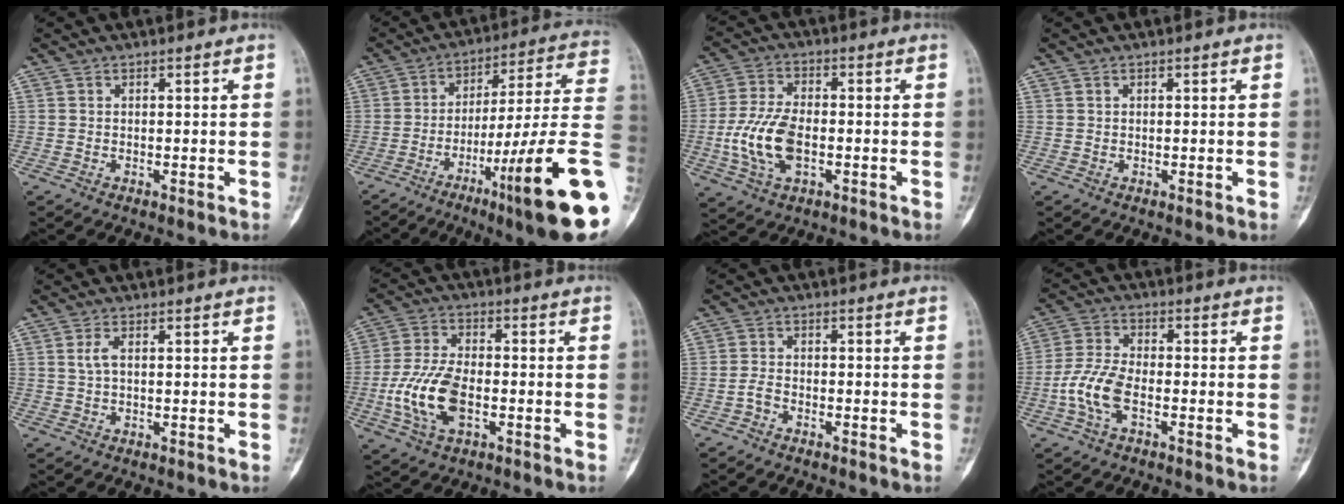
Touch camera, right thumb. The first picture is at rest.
{"total": 23.8, "force": [-7.3, 1.6, 22.6], "torque": [-0.304, 0.030, -0.110]}
{"total": 11.3, "force": [-2.1, 6.2, 9.2], "torque": [-0.191, 0.009, -0.040]}
{"total": 0.0}
{"total": 1.9, "force": [0.4, 0.8, 1.7], "torque": [-0.045, 0.006, 0.013]}
{"total": 12.0, "force": [-2.9, 6.5, 9.6], "torque": [-0.201, 0.012, -0.055]}
{"total": 2.0, "force": [-1.3, 1.1, 1.1], "torque": [-0.026, 0.013, -0.027]}
{"total": 8.0, "force": [-2.7, 3.8, 6.5], "torque": [-0.148, 0.021, -0.056]}